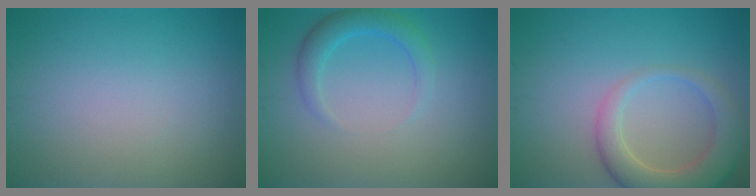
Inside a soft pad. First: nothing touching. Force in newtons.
{"total": 2.5, "press": 2.5, "slide": 0.2}
{"total": 5.2, "press": 5.2, "slide": 0.4}